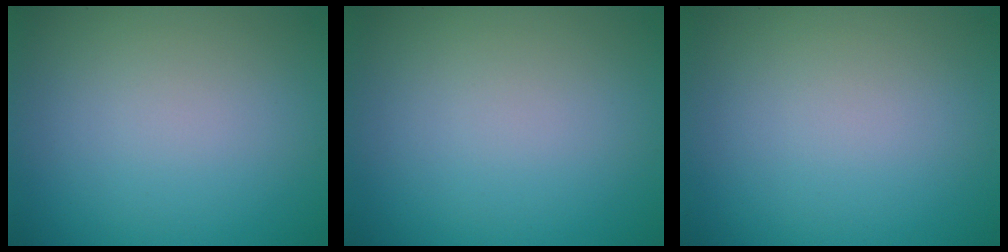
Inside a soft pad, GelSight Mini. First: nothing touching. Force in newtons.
{"total": 0.0}
{"total": 0.0}